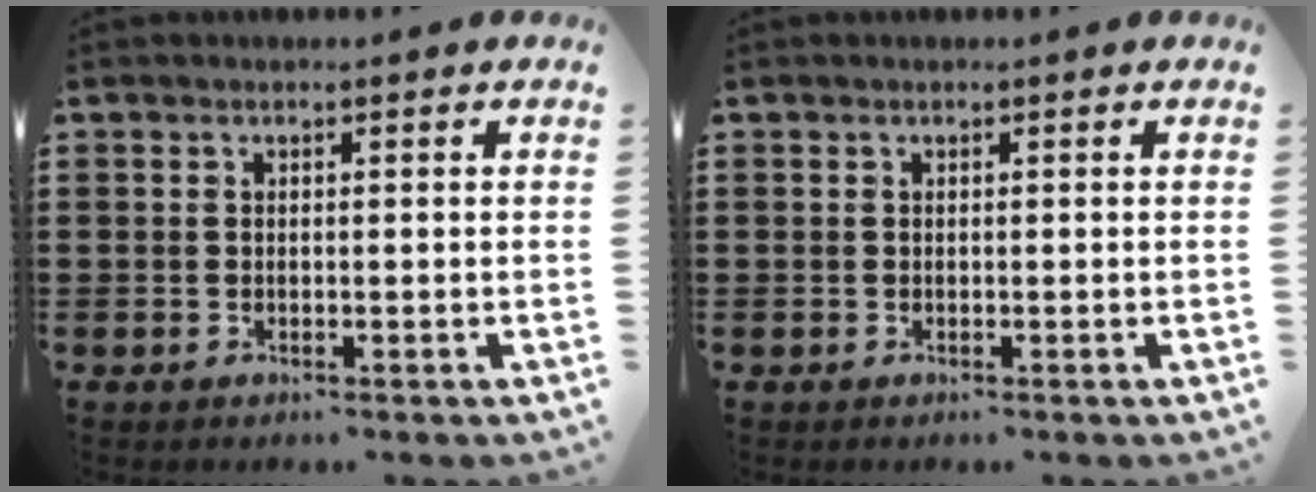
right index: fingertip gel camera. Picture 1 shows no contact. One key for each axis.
{"total": 0.0}